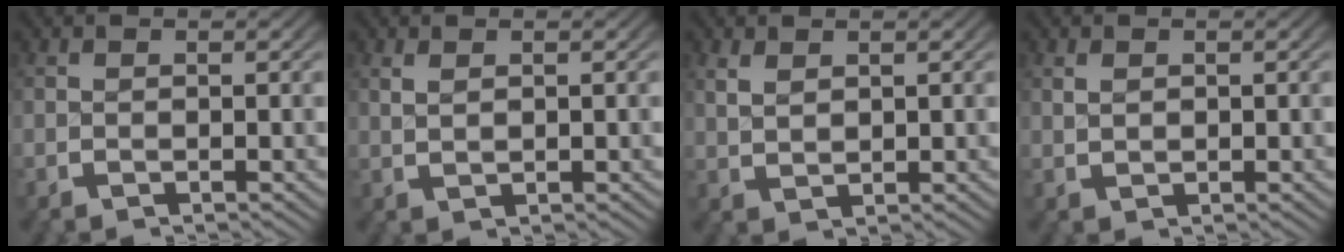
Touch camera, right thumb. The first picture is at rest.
{"total": 1.3, "force": [0.8, 0.6, 0.9], "torque": [-0.015, 0.001, 0.019]}
{"total": 2.0, "force": [1.2, 1.1, 1.0], "torque": [-0.015, -0.001, 0.031]}
{"total": 1.3, "force": [0.5, 0.9, 0.7], "torque": [-0.014, -0.002, 0.013]}